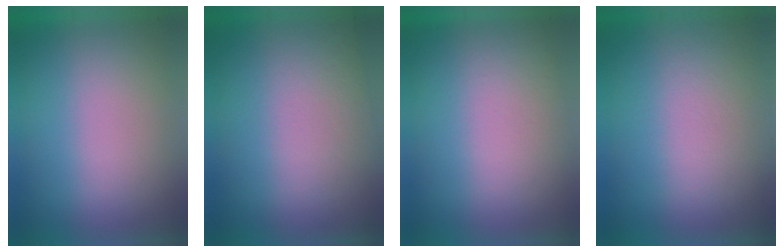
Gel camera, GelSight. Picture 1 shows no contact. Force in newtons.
{"total": 2.8}
{"total": 1.4}
{"total": 3.6}